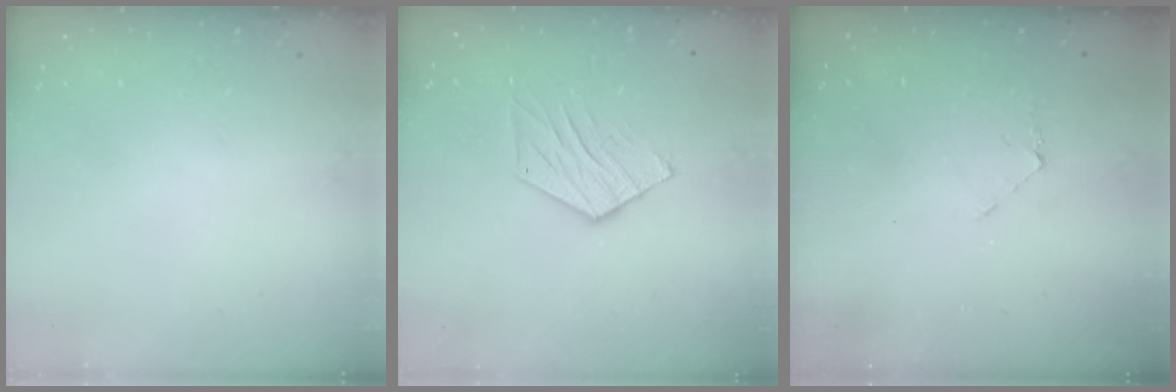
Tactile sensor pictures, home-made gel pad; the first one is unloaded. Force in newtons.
{"total": 8.9, "press": 8.9, "slide": 0.6}
{"total": 3.6, "press": 3.6, "slide": 0.3}